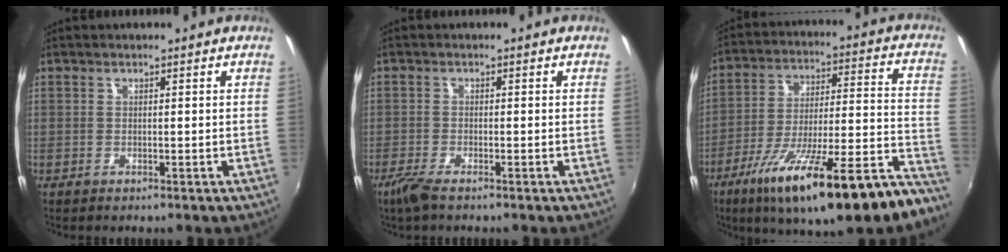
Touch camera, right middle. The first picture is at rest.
{"total": 3.4, "force": [-2.5, 0.5, 2.2], "torque": [-0.060, -0.009, -0.051]}
{"total": 26.9, "force": [-19.5, 4.5, 18.0], "torque": [-0.275, -0.050, -0.295]}